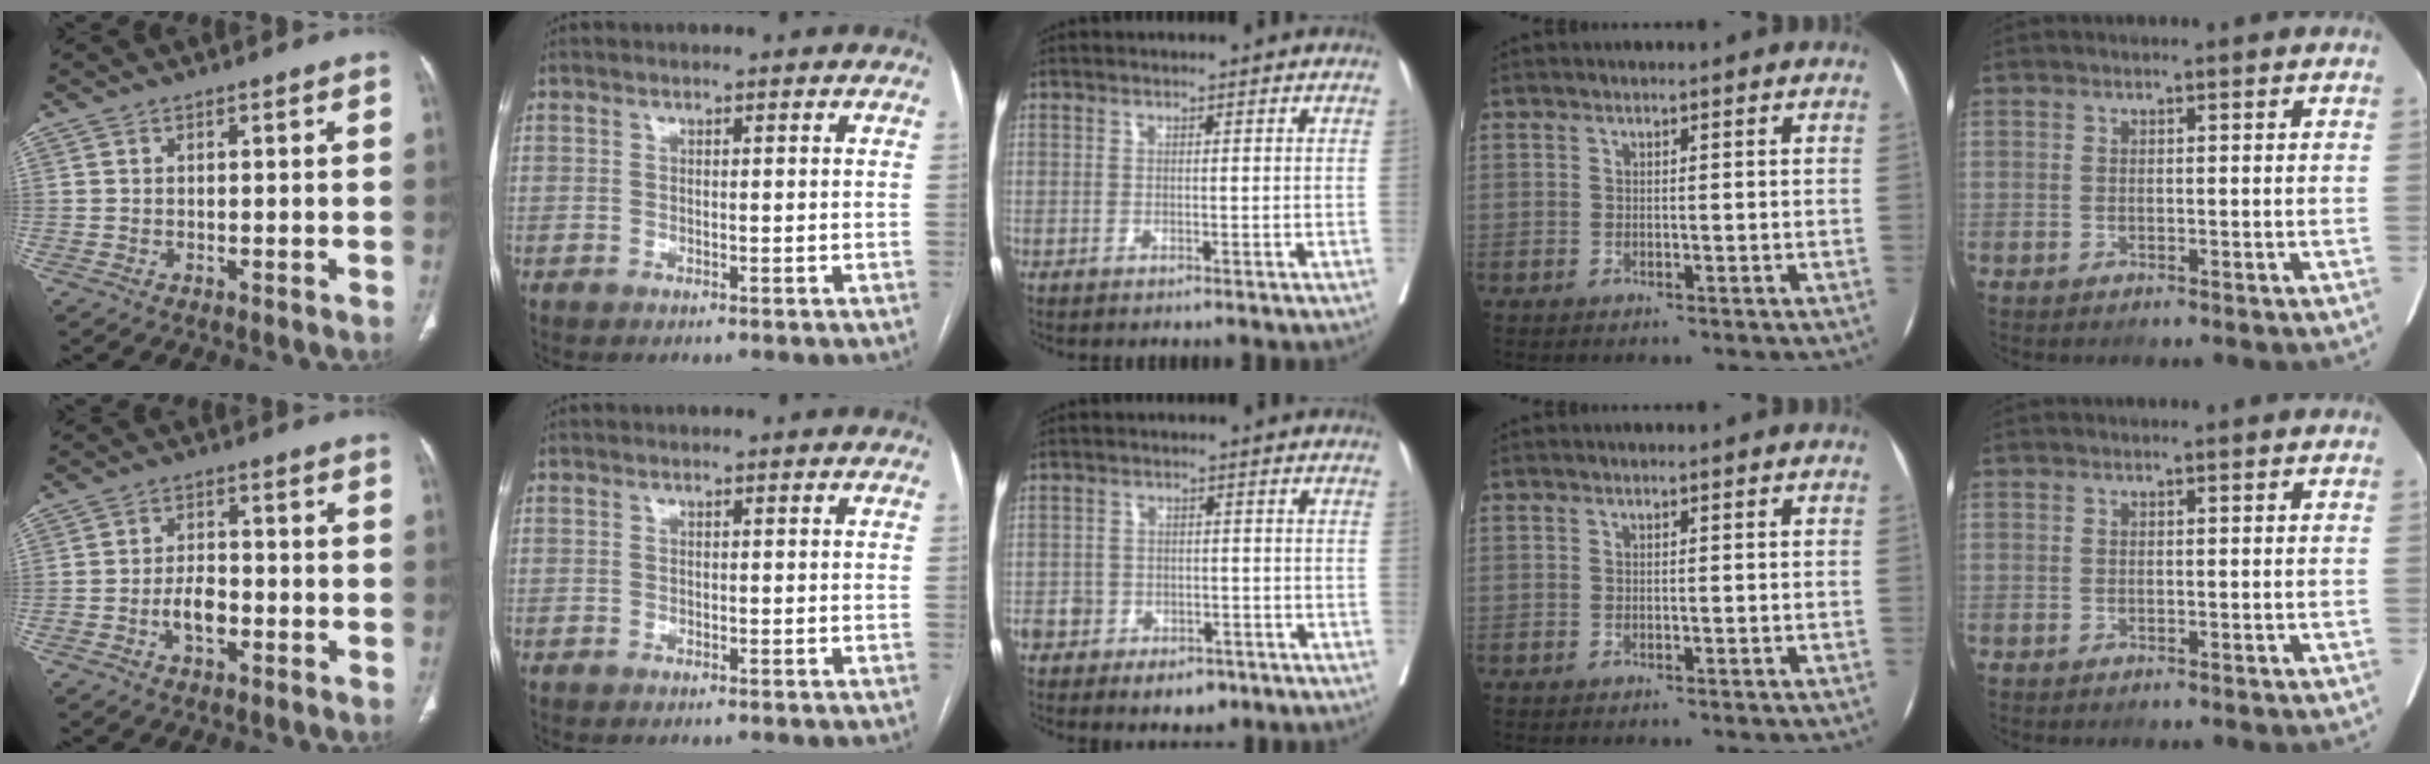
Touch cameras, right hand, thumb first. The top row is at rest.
{"thumb": {"total": 4.9, "force": [-1.8, 2.9, 3.6], "torque": [-0.054, 0.017, -0.032]}, "middle": {"total": 6.3, "force": [-3.7, 4.4, 2.7], "torque": [-0.027, 0.010, -0.048]}}